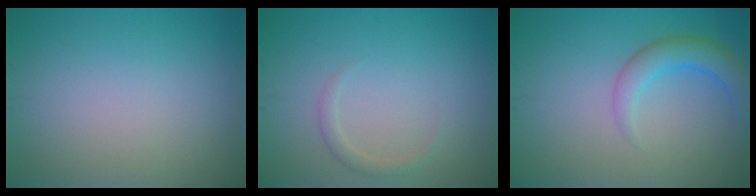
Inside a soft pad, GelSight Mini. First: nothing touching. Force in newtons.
{"total": 1.0, "press": 1.0, "slide": 0.1}
{"total": 3.3, "press": 3.3, "slide": 0.3}